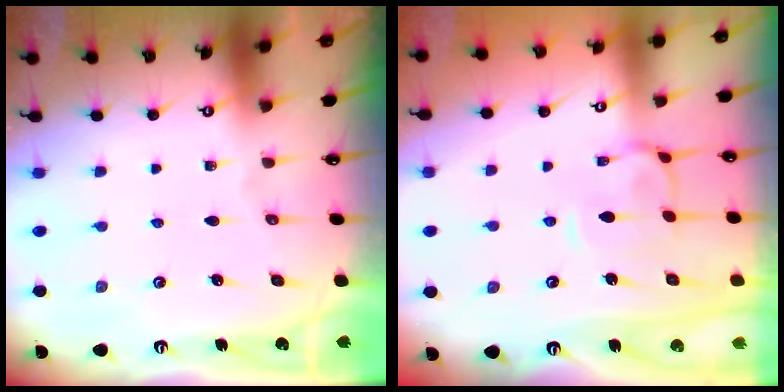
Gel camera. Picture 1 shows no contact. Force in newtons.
{"total": 0.8, "press": 0.4, "slide": 0.7}